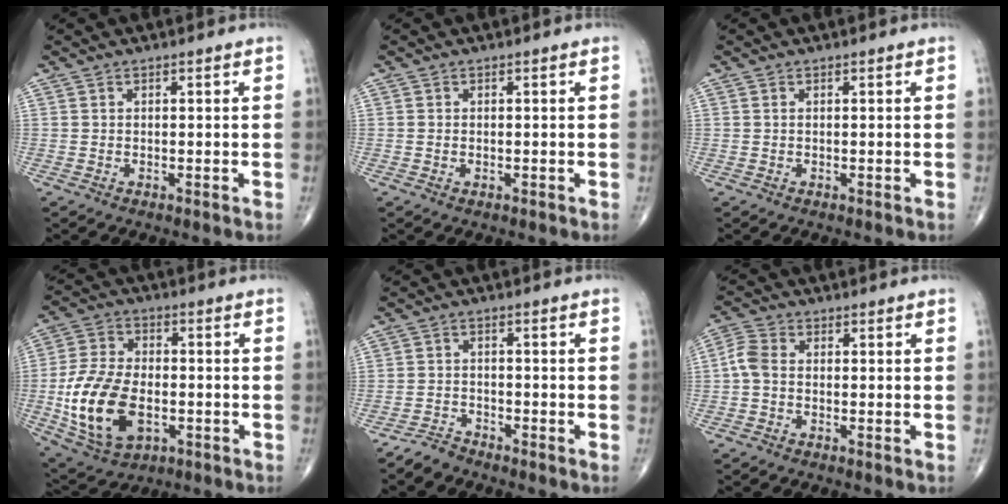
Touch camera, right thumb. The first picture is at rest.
{"total": 0.5, "force": [-0.1, 0.4, 0.4], "torque": [-0.013, 0.003, 0.000]}
{"total": 0.0}
{"total": 17.1, "force": [-3.6, 10.3, 13.2], "torque": [-0.252, 0.006, -0.057]}
{"total": 2.8, "force": [-2.7, 0.8, 0.1], "torque": [-0.002, 0.002, -0.055]}
{"total": 3.9, "force": [-0.4, 2.7, 2.8], "torque": [-0.065, 0.010, -0.020]}